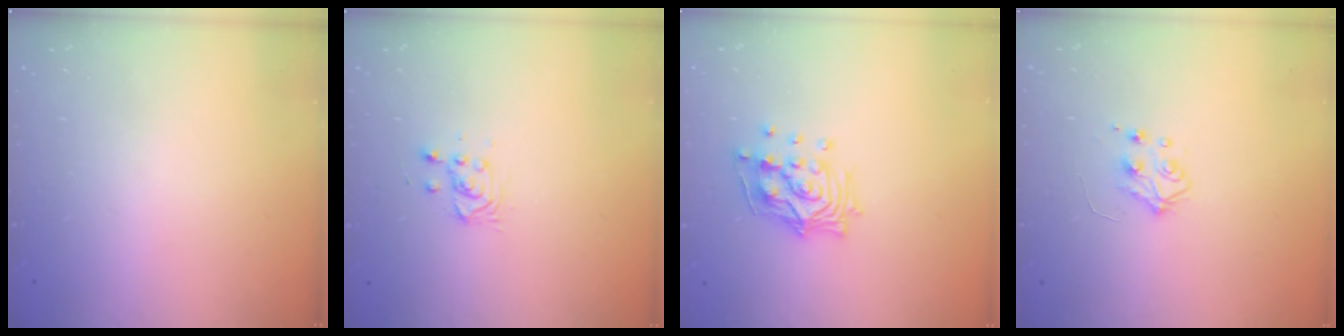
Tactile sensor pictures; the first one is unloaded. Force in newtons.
{"total": 3.1, "press": 3.1, "slide": 0.3}
{"total": 12.9, "press": 12.7, "slide": 2.2}
{"total": 5.5, "press": 5.5, "slide": 0.6}